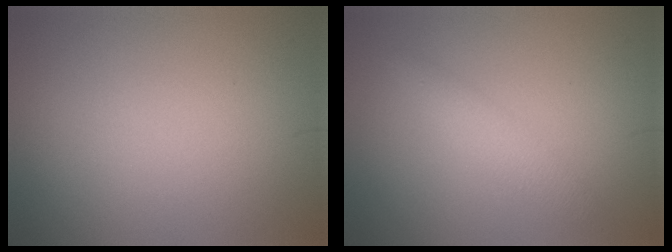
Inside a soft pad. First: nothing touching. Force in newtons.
{"total": 2.2, "press": 2.2, "slide": 0.2}